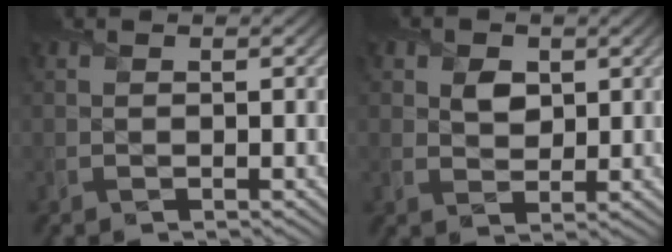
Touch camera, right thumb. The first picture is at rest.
{"total": 3.1, "force": [1.1, 2.5, 1.6], "torque": [-0.035, -0.008, 0.015]}